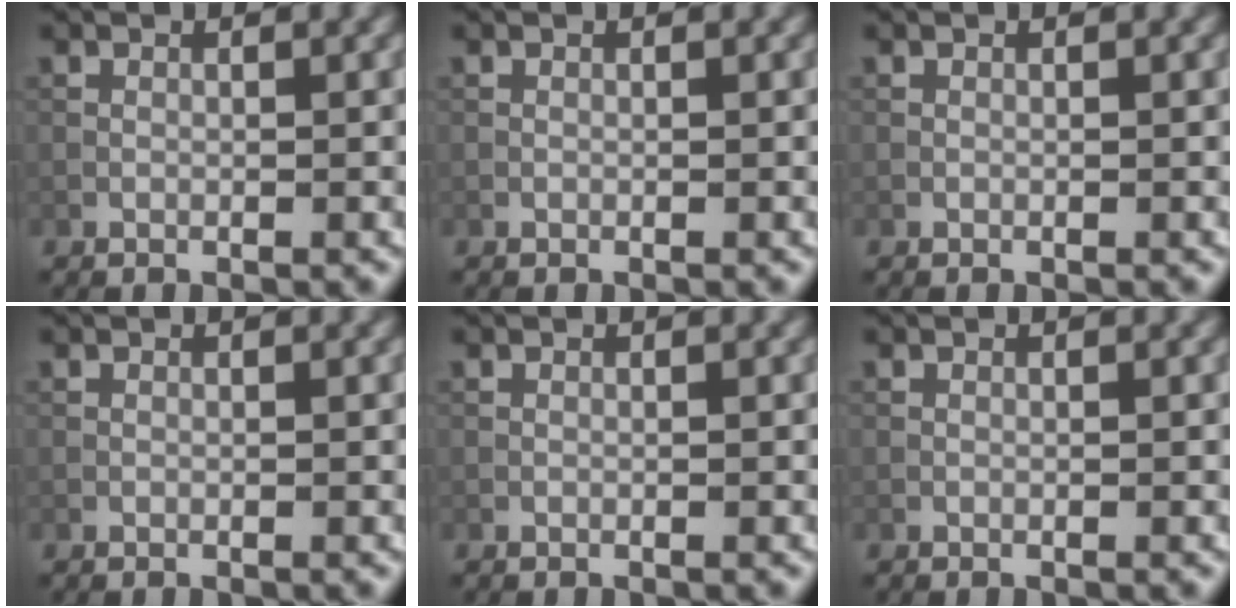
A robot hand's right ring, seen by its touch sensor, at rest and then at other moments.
{"total": 0.0}
{"total": 0.0}
{"total": 0.0}
{"total": 0.0}
{"total": 0.0}